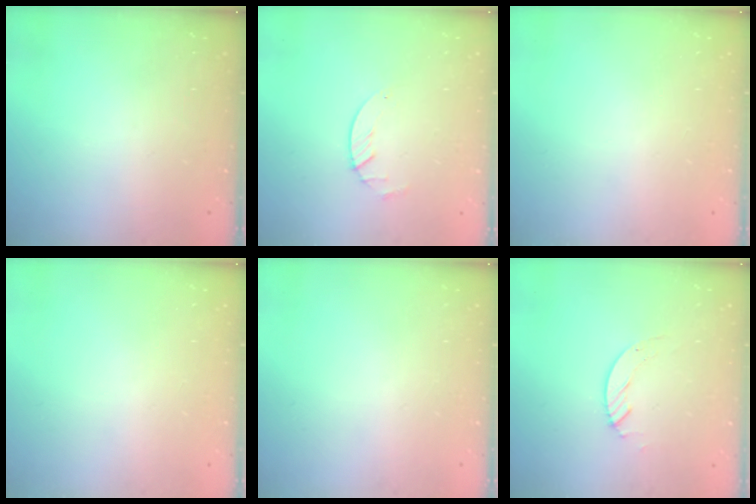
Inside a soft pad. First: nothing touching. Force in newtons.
{"total": 1.8, "press": 1.8, "slide": 0.2}
{"total": 0.0}
{"total": 0.0}
{"total": 0.0}
{"total": 2.7, "press": 2.7, "slide": 0.2}